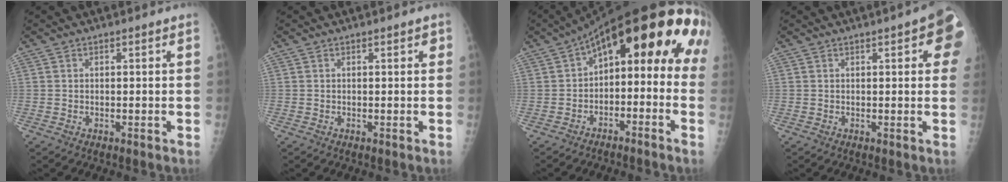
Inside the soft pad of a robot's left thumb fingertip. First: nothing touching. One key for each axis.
{"total": 0.8, "fx": 0.4, "fy": 0.4, "fz": 0.6, "tx": -0.006, "ty": 0.001, "tz": 0.002}
{"total": 20.9, "fx": 1.5, "fy": 10.7, "fz": 17.9, "tx": -0.225, "ty": 0.062, "tz": 0.014}
{"total": 8.1, "fx": 2.8, "fy": 2.4, "fz": 7.2, "tx": -0.069, "ty": -0.001, "tz": 0.026}